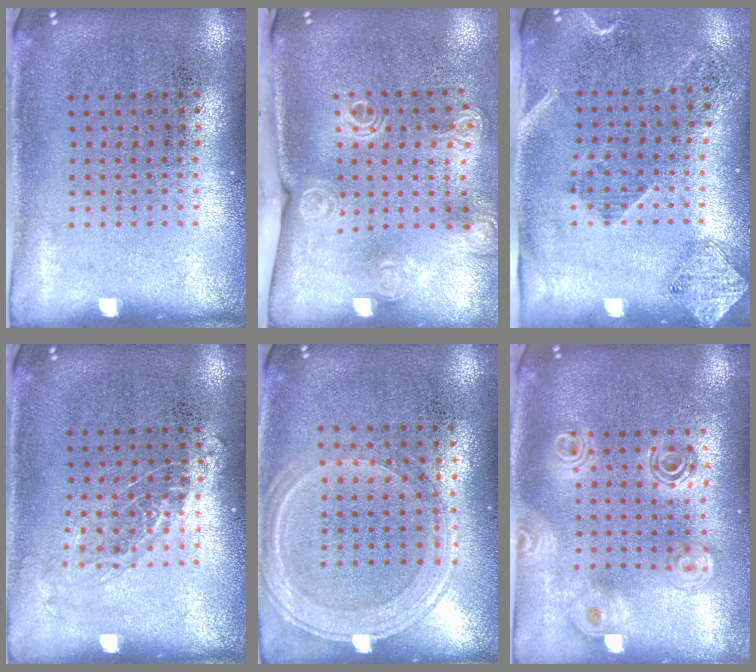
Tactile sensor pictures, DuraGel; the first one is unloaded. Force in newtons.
{"total": 2.0, "press": 1.6, "slide": 1.3}
{"total": 1.8, "press": 1.4, "slide": 1.2}
{"total": 1.0, "press": 0.9, "slide": 0.5}
{"total": 1.2, "press": 1.2, "slide": 0.3}
{"total": 1.9, "press": 1.6, "slide": 1.0}